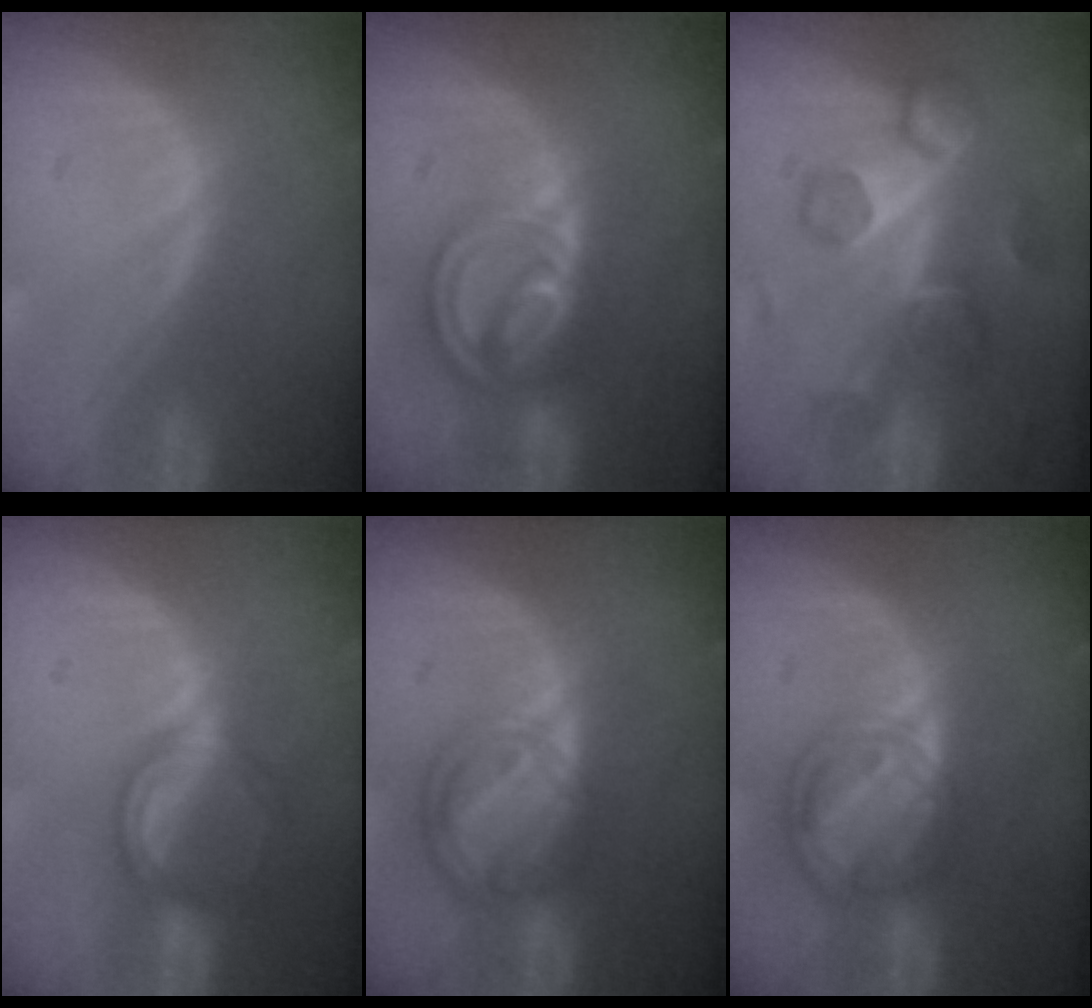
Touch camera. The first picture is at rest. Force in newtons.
{"total": 8.6, "press": 7.2, "slide": 4.7}
{"total": 8.8, "press": 7.9, "slide": 3.7}
{"total": 5.2, "press": 5.0, "slide": 1.6}
{"total": 8.2, "press": 7.0, "slide": 4.1}
{"total": 8.2, "press": 7.1, "slide": 4.1}